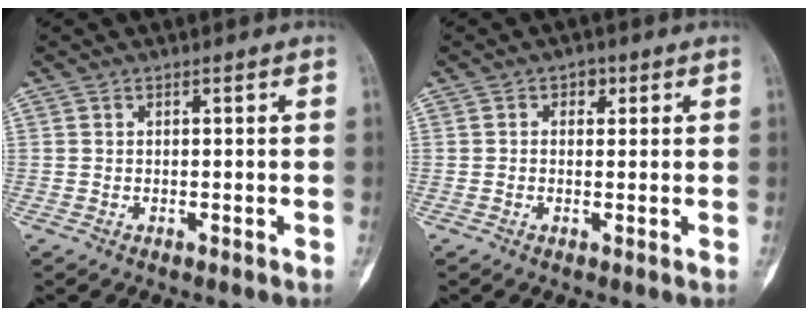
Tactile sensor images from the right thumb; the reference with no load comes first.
{"total": 1.8, "force": [0.7, 1.3, 0.9], "torque": [-0.001, 0.002, 0.003]}